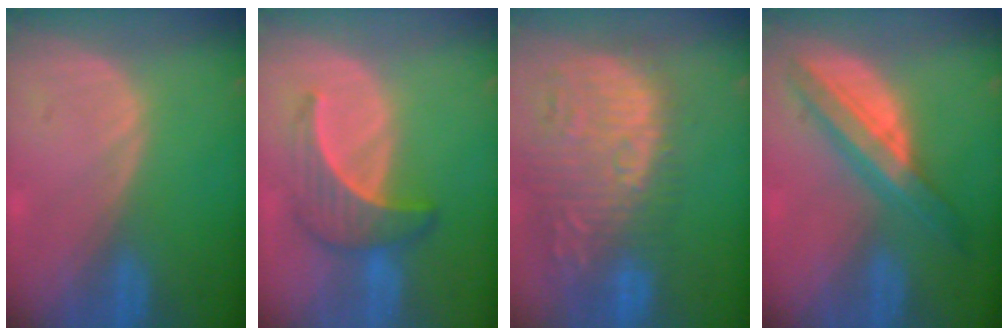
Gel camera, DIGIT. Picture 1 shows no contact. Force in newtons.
{"total": 6.4, "press": 6.1, "slide": 1.9}
{"total": 14.6, "press": 12.6, "slide": 7.4}
{"total": 7.5, "press": 7.5, "slide": 0.4}